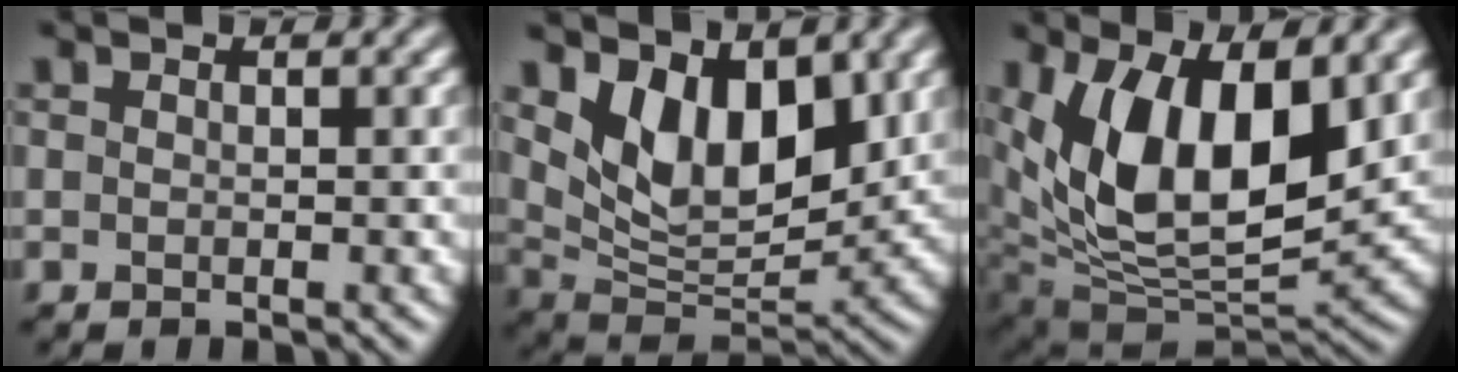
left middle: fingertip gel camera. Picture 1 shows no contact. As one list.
[{"total": 7.9, "force": [3.5, 4.2, 5.6], "torque": [-0.095, -0.022, 0.060]}, {"total": 12.1, "force": [4.1, 6.1, 9.6], "torque": [-0.163, -0.014, 0.071]}]